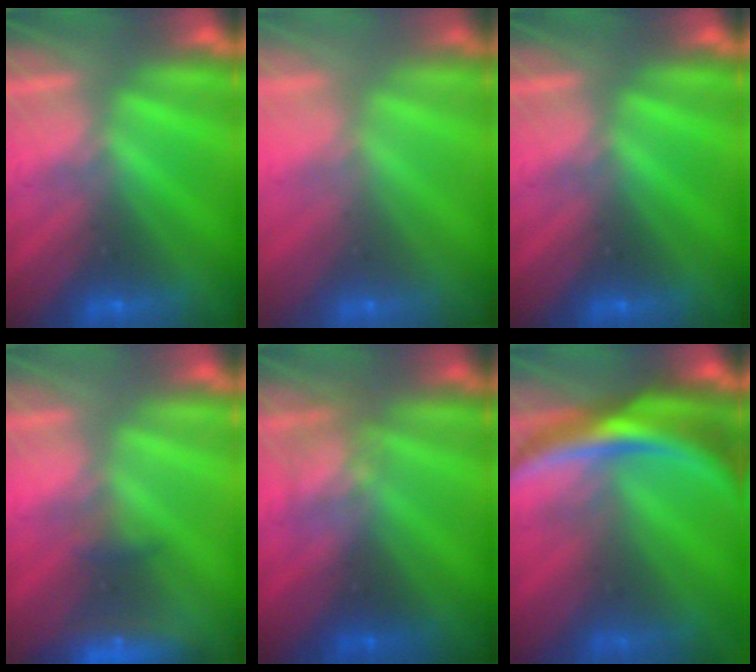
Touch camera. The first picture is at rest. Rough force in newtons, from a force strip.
{"total": 2.4}
{"total": 0.0}
{"total": 6.4}
{"total": 2.4}
{"total": 7.7}